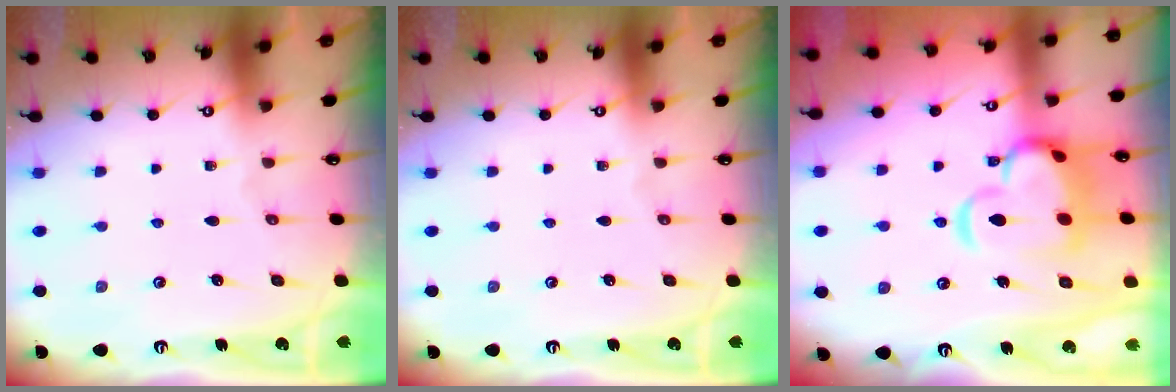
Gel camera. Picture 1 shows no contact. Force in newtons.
{"total": 0.0}
{"total": 10.7, "press": 10.5, "slide": 2.0}